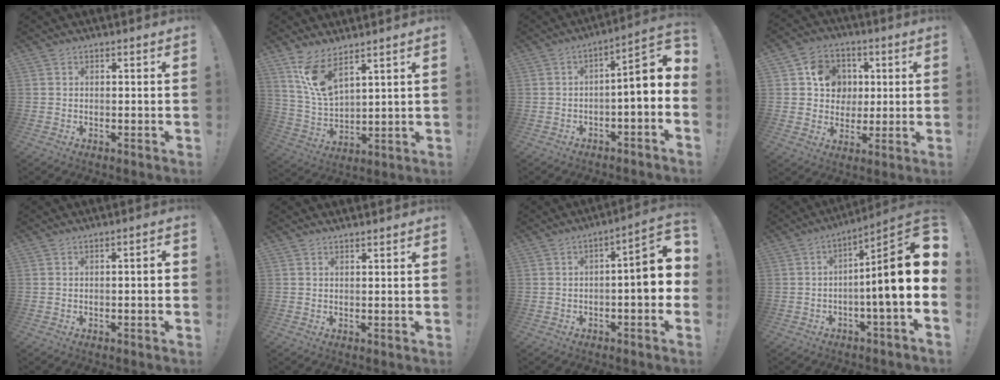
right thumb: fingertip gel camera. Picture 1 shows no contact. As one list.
[{"total": 11.0, "force": [7.6, 4.1, 6.8], "torque": [-0.134, -0.036, 0.144]}, {"total": 7.9, "force": [-0.1, 0.7, 7.9], "torque": [-0.110, -0.017, -0.009]}, {"total": 11.9, "force": [2.4, 10.8, 4.4], "torque": [-0.060, 0.003, 0.052]}, {"total": 2.1, "force": [-0.5, 0.1, 2.0], "torque": [-0.036, 0.002, -0.009]}, {"total": 1.0, "force": [0.9, -0.3, 0.2], "torque": [0.003, -0.005, 0.016]}, {"total": 9.0, "force": [-0.6, 1.8, 8.8], "torque": [-0.120, -0.005, -0.014]}, {"total": 16.1, "force": [0.5, 0.6, 16.1], "torque": [-0.246, -0.013, 0.000]}]